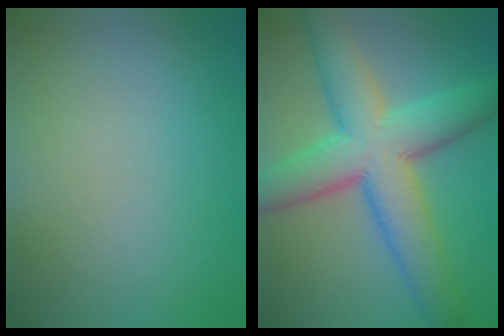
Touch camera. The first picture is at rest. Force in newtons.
{"total": 10.0, "press": 10.0, "slide": 0.2}